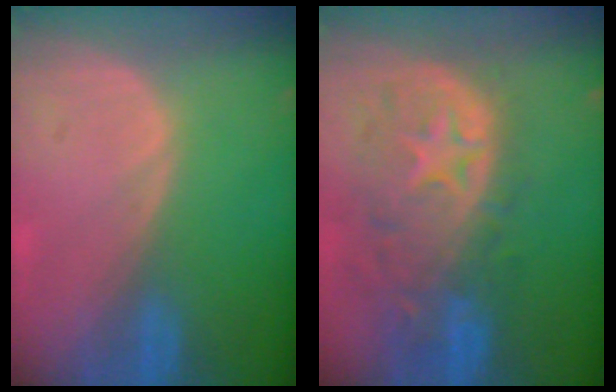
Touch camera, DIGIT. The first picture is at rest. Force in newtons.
{"total": 11.8, "press": 10.1, "slide": 6.1}